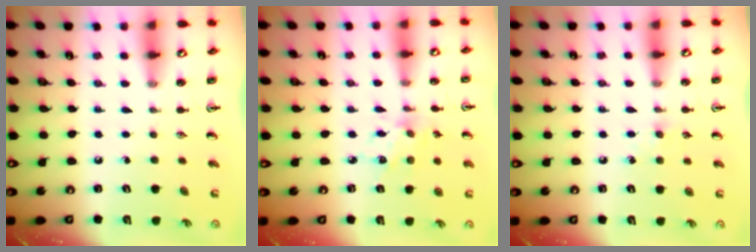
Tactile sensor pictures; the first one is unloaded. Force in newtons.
{"total": 5.3, "press": 5.3, "slide": 0.3}
{"total": 5.3, "press": 5.3, "slide": 0.8}